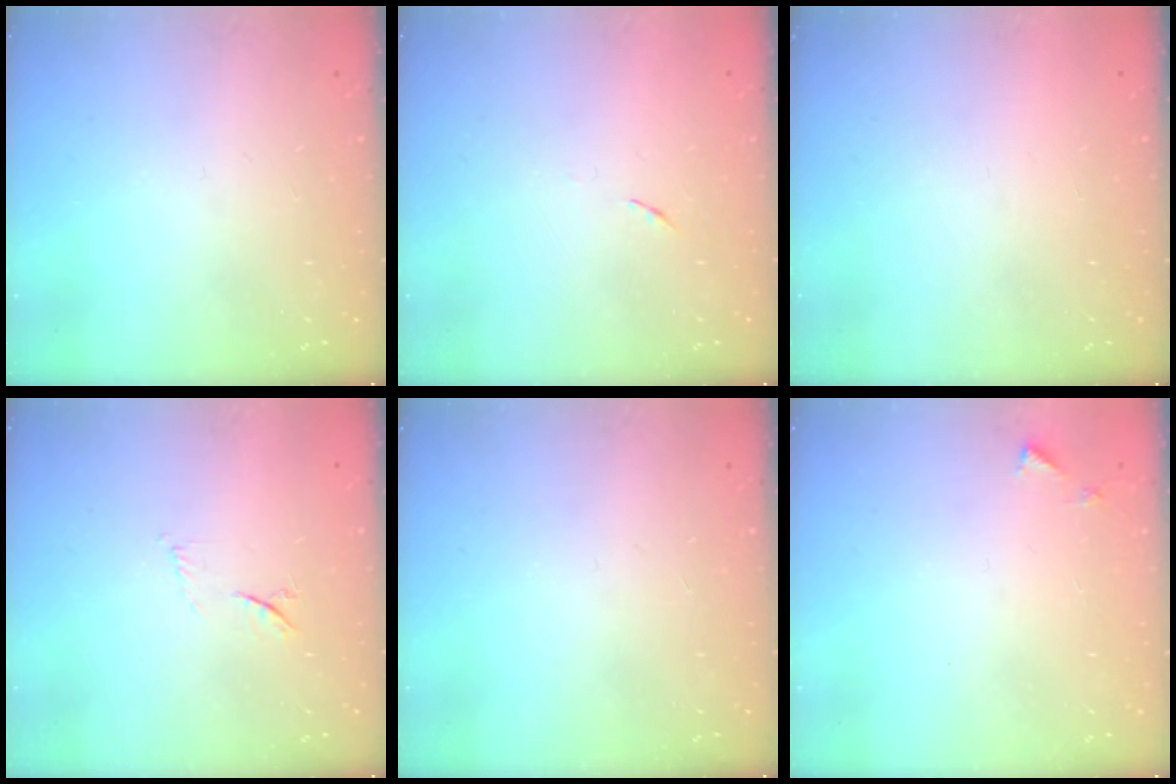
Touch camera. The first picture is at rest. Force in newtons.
{"total": 3.2, "press": 3.1, "slide": 0.4}
{"total": 1.5, "press": 1.5, "slide": 0.1}
{"total": 4.7, "press": 4.6, "slide": 1.2}
{"total": 0.0}
{"total": 3.2, "press": 3.2, "slide": 0.3}